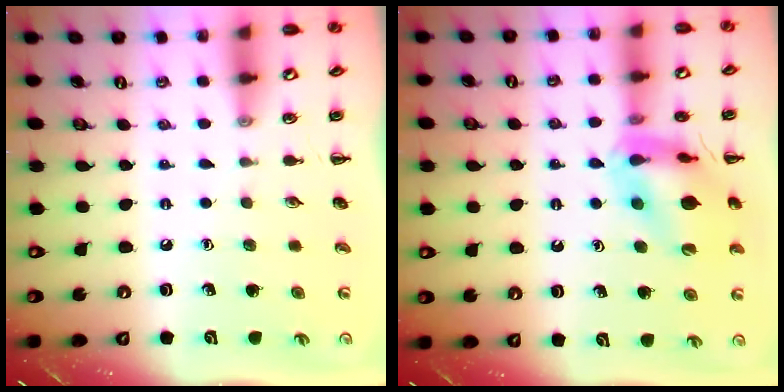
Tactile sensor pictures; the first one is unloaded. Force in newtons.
{"total": 14.2, "press": 14.1, "slide": 2.0}